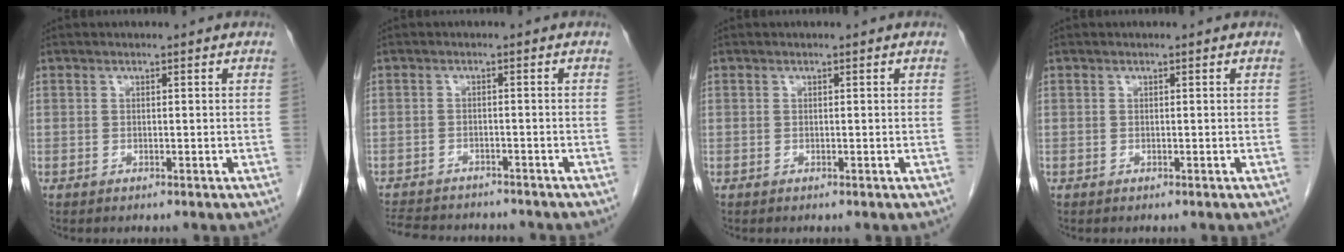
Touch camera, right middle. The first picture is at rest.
{"total": 11.6, "force": [-10.4, 3.5, 3.9], "torque": [-0.085, 0.000, -0.140]}
{"total": 0.0}
{"total": 0.0}